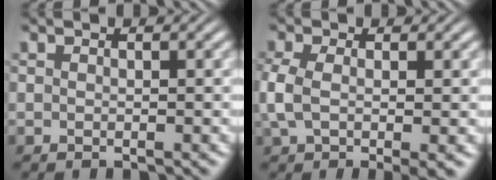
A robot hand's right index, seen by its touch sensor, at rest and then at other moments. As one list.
[{"total": 3.8, "force": [-0.5, 1.6, 3.4], "torque": [-0.081, -0.014, 0.001]}]